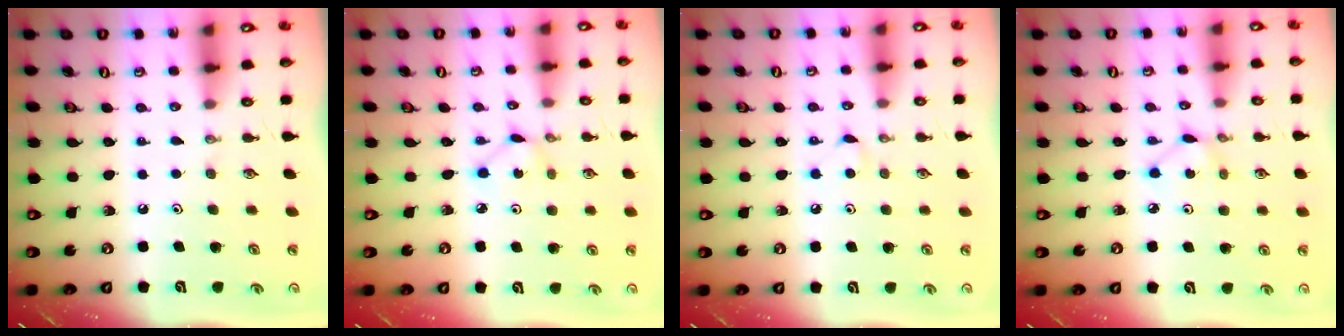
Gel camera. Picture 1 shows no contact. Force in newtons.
{"total": 2.3, "press": 2.3, "slide": 0.2}
{"total": 3.9, "press": 3.9, "slide": 0.6}
{"total": 4.0, "press": 4.0, "slide": 0.4}